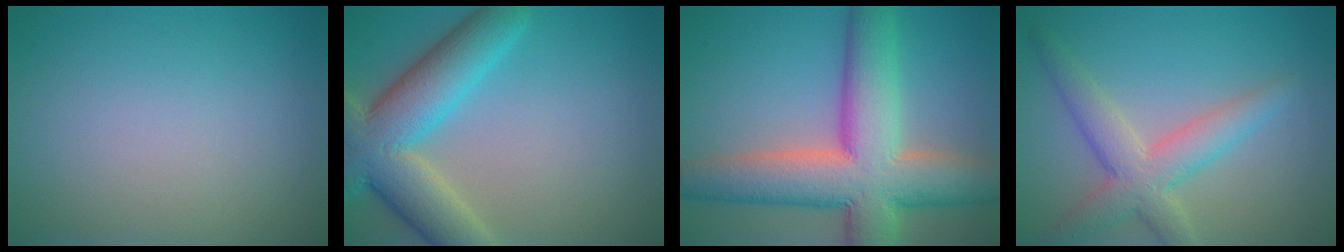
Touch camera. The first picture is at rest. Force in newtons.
{"total": 9.2, "press": 9.2, "slide": 0.4}
{"total": 11.9, "press": 11.9, "slide": 0.8}
{"total": 4.8, "press": 4.8, "slide": 0.2}